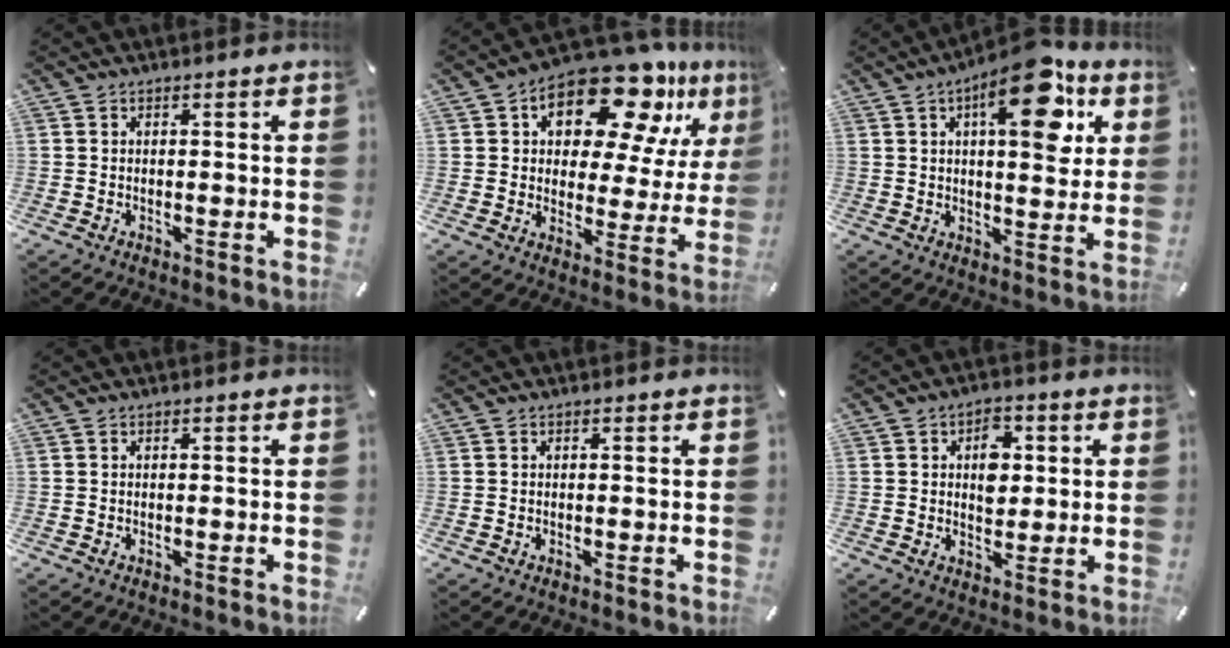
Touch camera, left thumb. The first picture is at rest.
{"total": 17.8, "force": [11.6, 8.7, 10.2], "torque": [-0.155, -0.081, 0.195]}
{"total": 17.2, "force": [8.4, 6.8, 13.4], "torque": [-0.187, -0.035, 0.129]}
{"total": 0.0}
{"total": 0.0}
{"total": 6.8, "force": [1.3, 5.0, 4.5], "torque": [-0.046, -0.006, 0.013]}